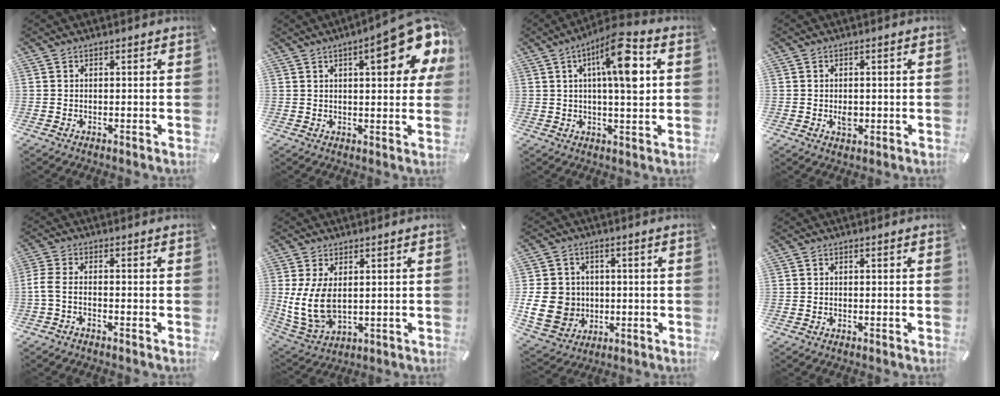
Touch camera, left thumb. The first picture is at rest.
{"total": 16.4, "force": [7.4, 5.2, 13.8], "torque": [-0.174, -0.035, 0.110]}
{"total": 13.4, "force": [4.0, 3.6, 12.3], "torque": [-0.205, -0.006, 0.059]}
{"total": 2.9, "force": [-0.4, 2.0, 2.0], "torque": [-0.027, 0.000, -0.008]}
{"total": 3.3, "force": [-1.9, 1.0, 2.5], "torque": [-0.063, -0.001, -0.040]}
{"total": 9.2, "force": [1.2, 5.6, 7.3], "torque": [-0.175, -0.010, 0.023]}
{"total": 11.7, "force": [-0.7, 10.5, 5.1], "torque": [-0.126, 0.009, -0.011]}
{"total": 0.0}